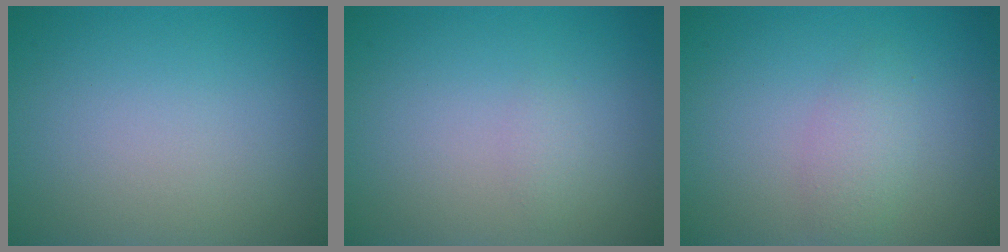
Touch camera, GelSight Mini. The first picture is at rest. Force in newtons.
{"total": 0.8, "press": 0.7, "slide": 0.1}
{"total": 2.0, "press": 2.0, "slide": 0.1}